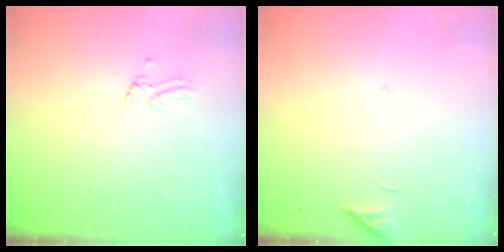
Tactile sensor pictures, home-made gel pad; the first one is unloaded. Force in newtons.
{"total": 7.5, "press": 7.4, "slide": 0.8}